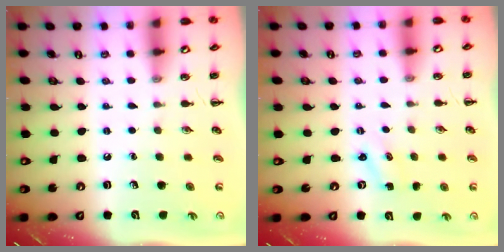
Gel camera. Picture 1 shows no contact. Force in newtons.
{"total": 1.3, "press": 1.2, "slide": 0.3}